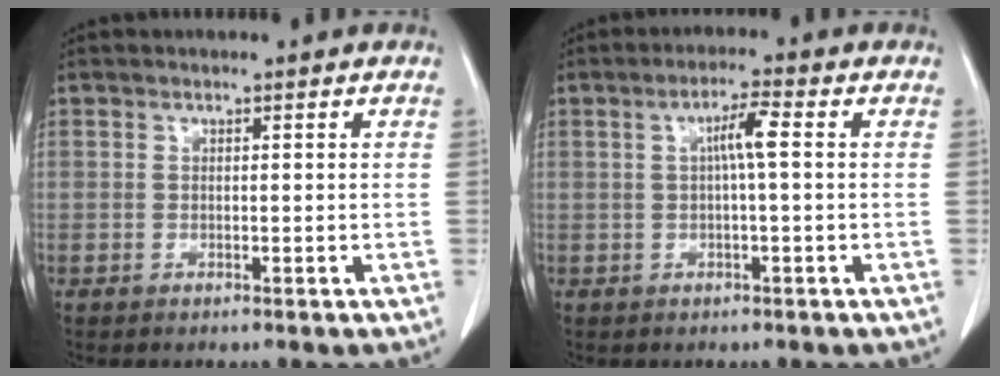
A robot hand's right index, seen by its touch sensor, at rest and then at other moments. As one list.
[{"total": 3.7, "force": [0.5, 0.3, 3.7], "torque": [-0.068, 0.009, 0.007]}]